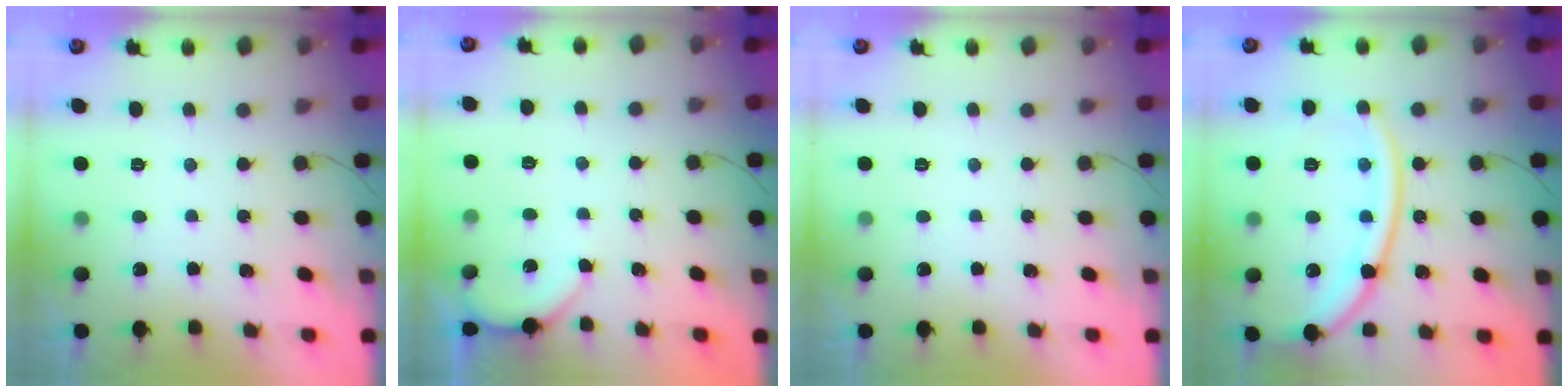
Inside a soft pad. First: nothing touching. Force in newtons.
{"total": 2.3, "press": 2.2, "slide": 0.4}
{"total": 0.0}
{"total": 16.2, "press": 16.2, "slide": 1.0}